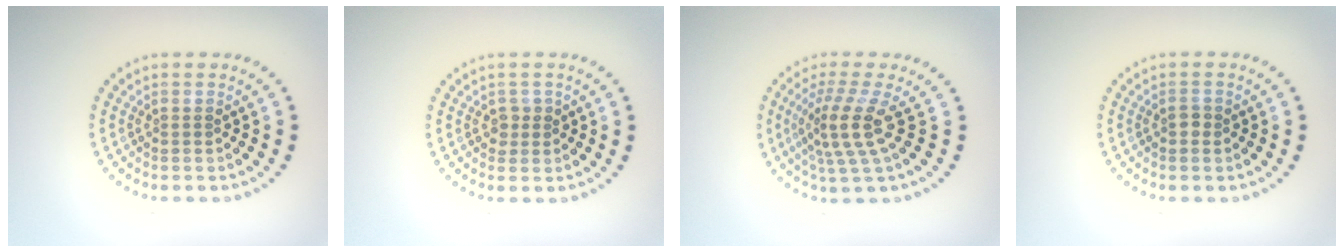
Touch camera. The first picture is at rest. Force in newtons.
{"total": 1.4, "press": 1.2, "slide": 0.7}
{"total": 3.8, "press": 2.9, "slide": 2.5}
{"total": 0.8, "press": 0.8, "slide": 0.1}